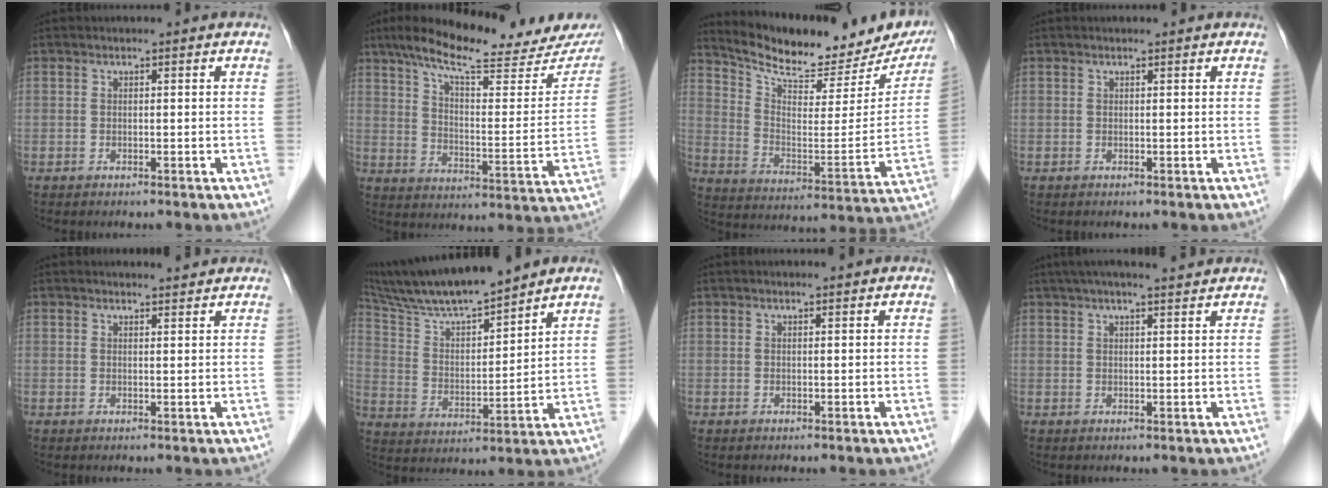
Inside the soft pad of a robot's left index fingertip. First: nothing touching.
{"total": 22.8, "force": [18.6, 3.5, 12.6], "torque": [-0.192, -0.009, 0.256]}
{"total": 21.3, "force": [19.4, 5.1, 7.1], "torque": [-0.113, -0.047, 0.270]}
{"total": 0.6, "force": [0.6, 0.0, 0.2], "torque": [-0.007, 0.005, 0.010]}
{"total": 2.4, "force": [2.4, 0.2, 0.4], "torque": [-0.012, 0.001, 0.031]}
{"total": 14.4, "force": [12.8, 0.7, 6.6], "torque": [-0.129, 0.012, 0.237]}
{"total": 1.2, "force": [1.1, 0.0, 0.4], "torque": [-0.009, 0.010, 0.017]}
{"total": 9.1, "force": [7.9, 0.2, 4.5], "torque": [-0.067, 0.026, 0.102]}